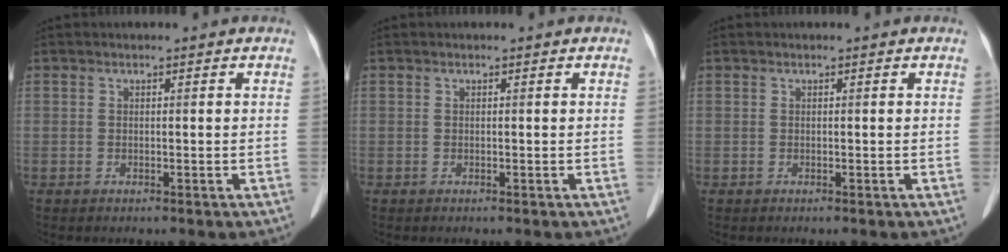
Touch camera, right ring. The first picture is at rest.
{"total": 0.0}
{"total": 0.0}